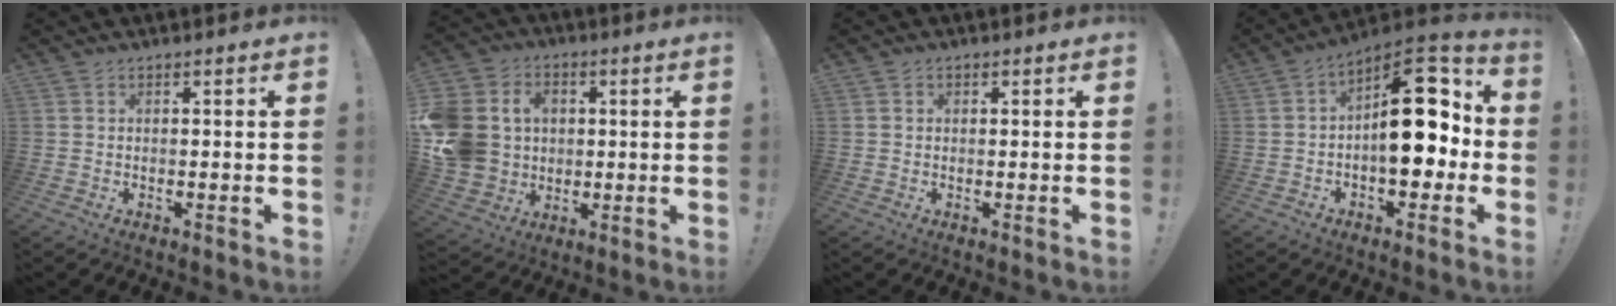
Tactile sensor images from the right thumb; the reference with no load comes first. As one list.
[{"total": 14.3, "force": [0.8, 12.6, 6.6], "torque": [-0.125, 0.005, 0.024]}, {"total": 0.8, "force": [0.1, 0.8, 0.1], "torque": [0.002, 0.000, 0.002]}, {"total": 18.5, "force": [0.8, 10.5, 15.2], "torque": [-0.181, 0.007, 0.022]}]